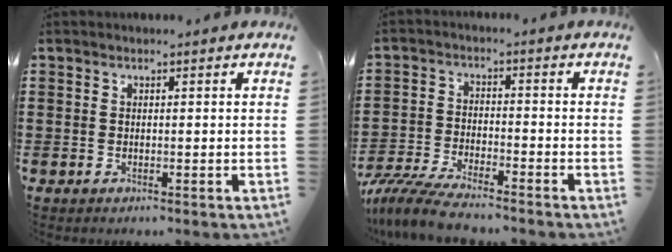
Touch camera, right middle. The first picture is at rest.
{"total": 6.5, "force": [-6.0, 0.7, 2.4], "torque": [-0.062, -0.005, -0.119]}